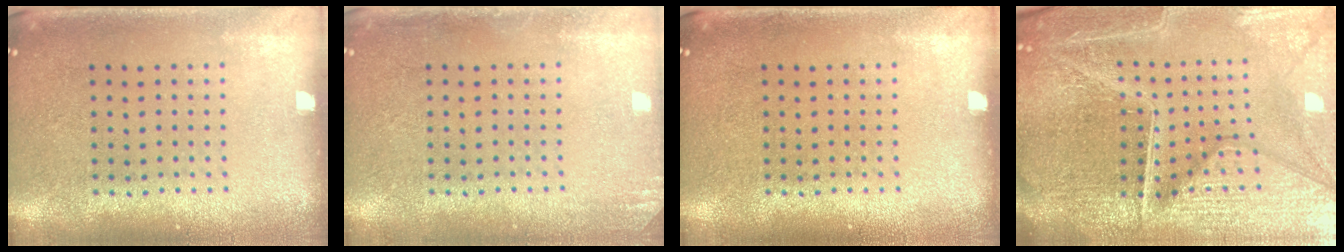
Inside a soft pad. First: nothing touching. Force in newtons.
{"total": 1.3, "press": 1.3, "slide": 0.1}
{"total": 0.0}
{"total": 6.8, "press": 6.0, "slide": 3.2}